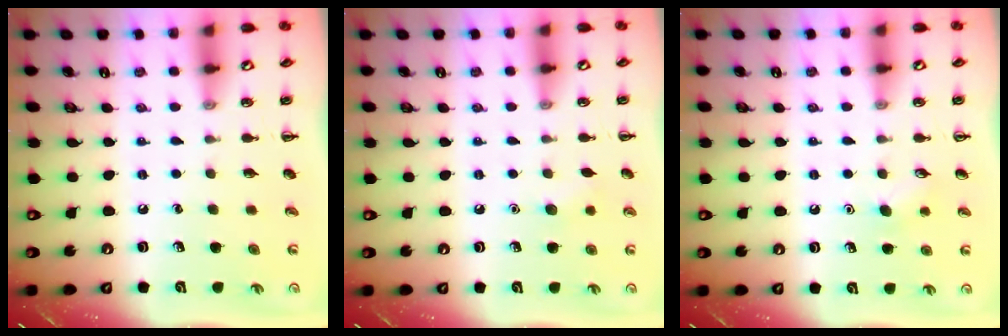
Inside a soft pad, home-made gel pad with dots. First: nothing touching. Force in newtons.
{"total": 5.2, "press": 5.1, "slide": 1.2}
{"total": 6.2, "press": 6.1, "slide": 1.4}